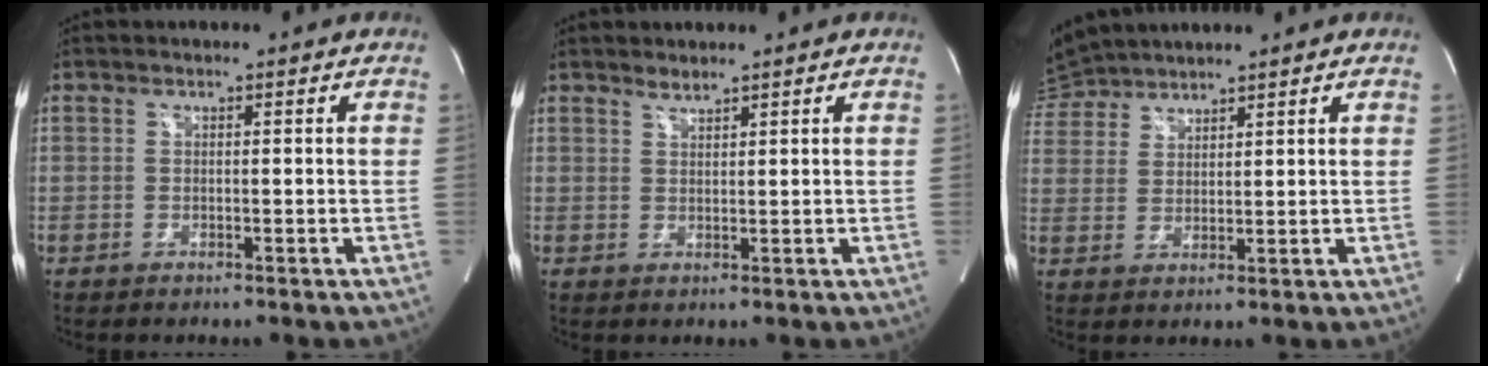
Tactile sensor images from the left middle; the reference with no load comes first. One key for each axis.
{"total": 1.3, "fx": 1.3, "fy": 0.0, "fz": 0.3, "tx": -0.007, "ty": 0.000, "tz": 0.028}
{"total": 6.5, "fx": 6.4, "fy": 0.9, "fz": 0.7, "tx": -0.029, "ty": 0.027, "tz": 0.130}